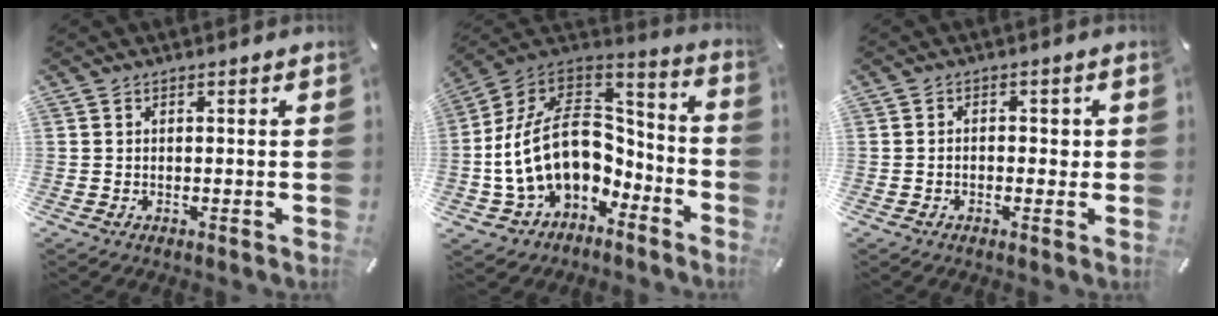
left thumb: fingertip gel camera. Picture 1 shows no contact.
{"total": 19.3, "force": [-2.4, 14.6, 12.4], "torque": [-0.245, -0.001, -0.027]}
{"total": 2.3, "force": [-0.8, 1.7, 1.2], "torque": [-0.024, 0.010, -0.019]}